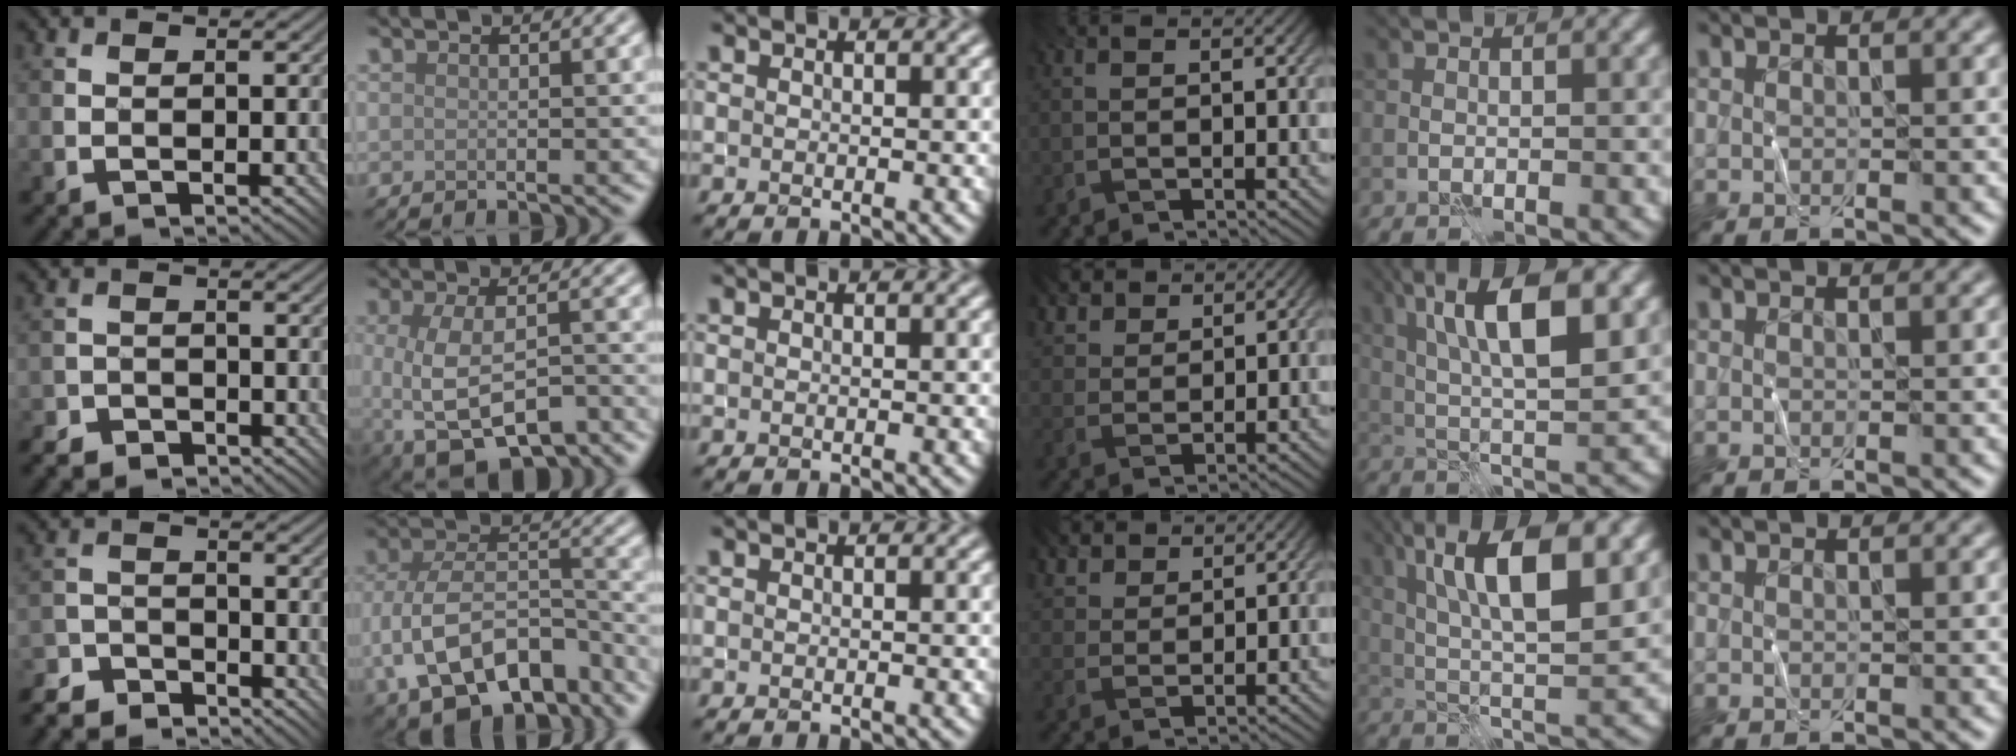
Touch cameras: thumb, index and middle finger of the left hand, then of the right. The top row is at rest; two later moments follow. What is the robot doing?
{"motion": "fold", "object": "shorts"}